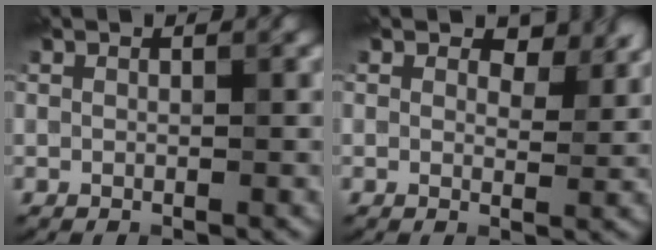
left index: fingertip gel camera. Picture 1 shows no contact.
{"total": 3.1, "force": [1.8, 1.7, 1.9], "torque": [-0.029, -0.003, 0.023]}